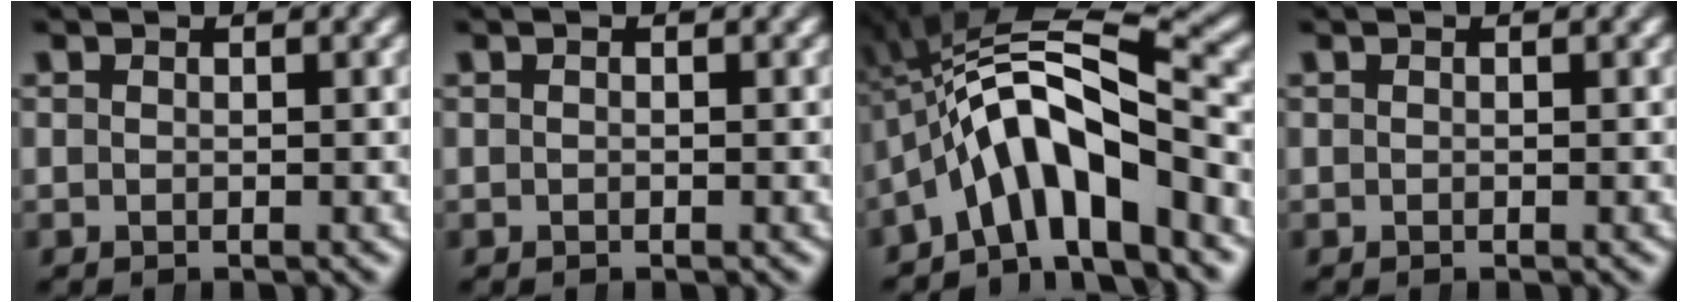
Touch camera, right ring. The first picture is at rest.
{"total": 0.0}
{"total": 11.5, "force": [0.7, 6.5, 9.5], "torque": [-0.189, -0.001, 0.013]}
{"total": 0.0}